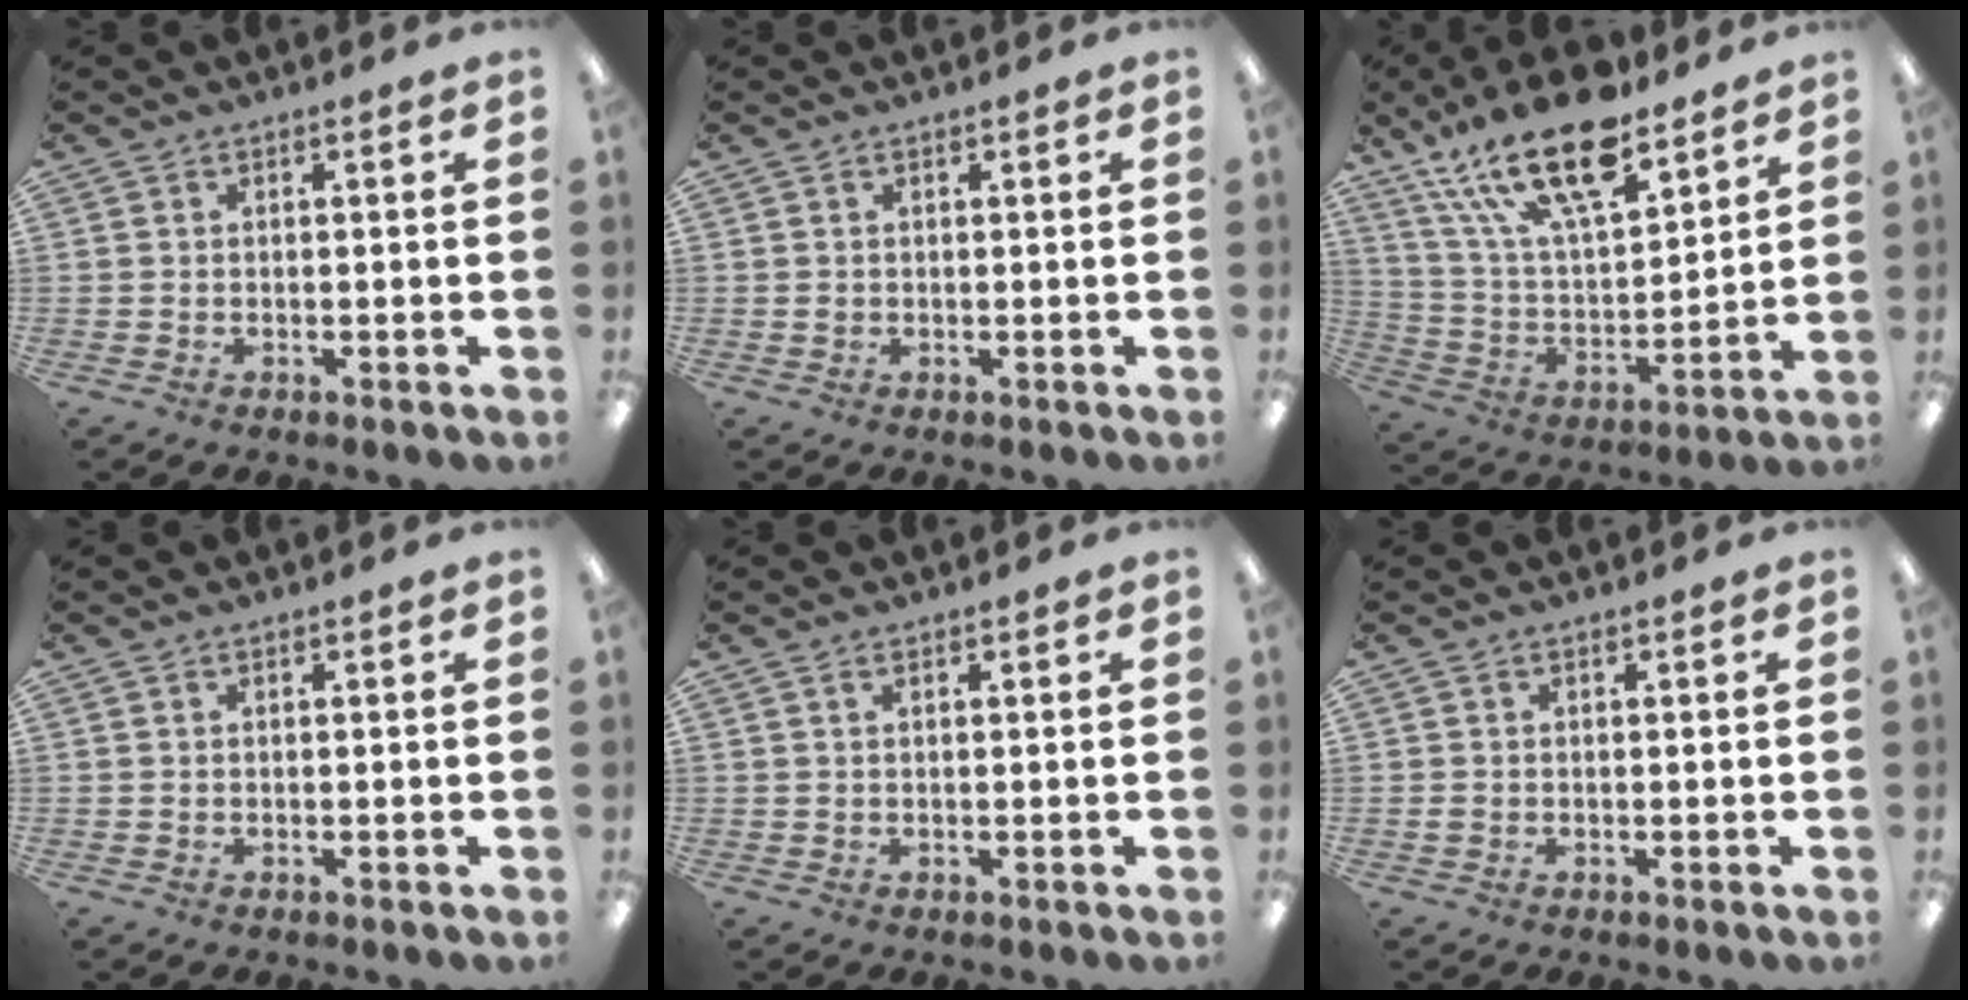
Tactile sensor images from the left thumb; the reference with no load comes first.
{"total": 0.7, "force": [0.2, 0.6, 0.3], "torque": [-0.006, 0.005, 0.002]}
{"total": 22.0, "force": [15.1, 8.3, 13.6], "torque": [-0.265, -0.081, 0.259]}
{"total": 0.0}
{"total": 0.9, "force": [0.6, 0.4, 0.6], "torque": [-0.013, 0.002, 0.011]}
{"total": 0.8, "force": [0.1, 0.7, 0.5], "torque": [-0.010, 0.004, 0.001]}